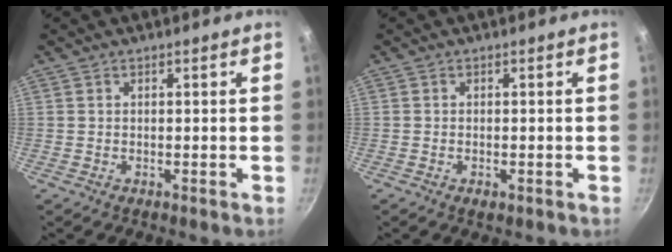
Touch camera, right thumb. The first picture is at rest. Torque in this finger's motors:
{"motor_torque": [-0.45, -0.12, -0.31, 0.16, -0.03]}